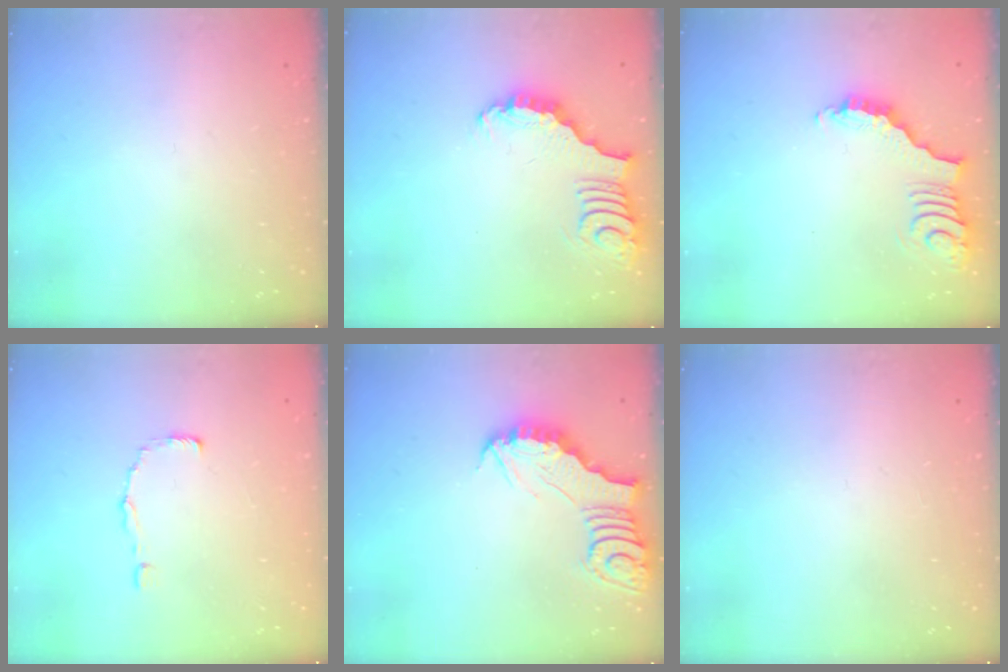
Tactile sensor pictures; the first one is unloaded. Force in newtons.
{"total": 3.4, "press": 3.4, "slide": 0.4}
{"total": 4.0, "press": 3.9, "slide": 0.7}
{"total": 1.0, "press": 1.0, "slide": 0.1}
{"total": 3.4, "press": 3.3, "slide": 0.5}
{"total": 0.0}